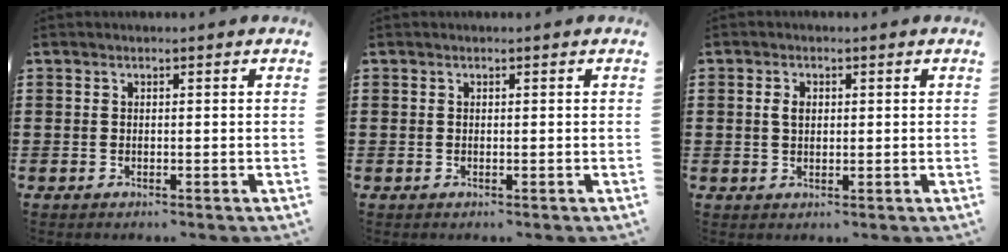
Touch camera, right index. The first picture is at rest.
{"total": 0.0}
{"total": 2.1, "force": [0.4, 1.3, 1.6], "torque": [-0.034, 0.007, 0.006]}